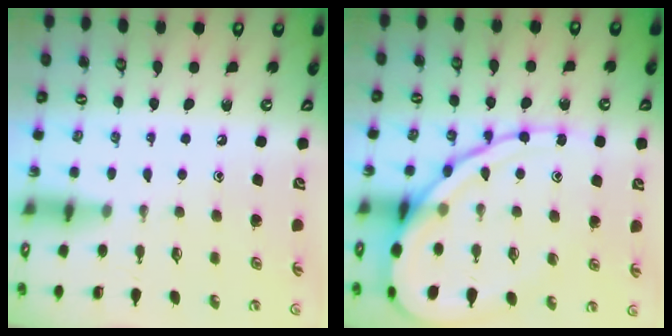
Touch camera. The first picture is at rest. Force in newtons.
{"total": 15.6, "press": 15.4, "slide": 1.8}